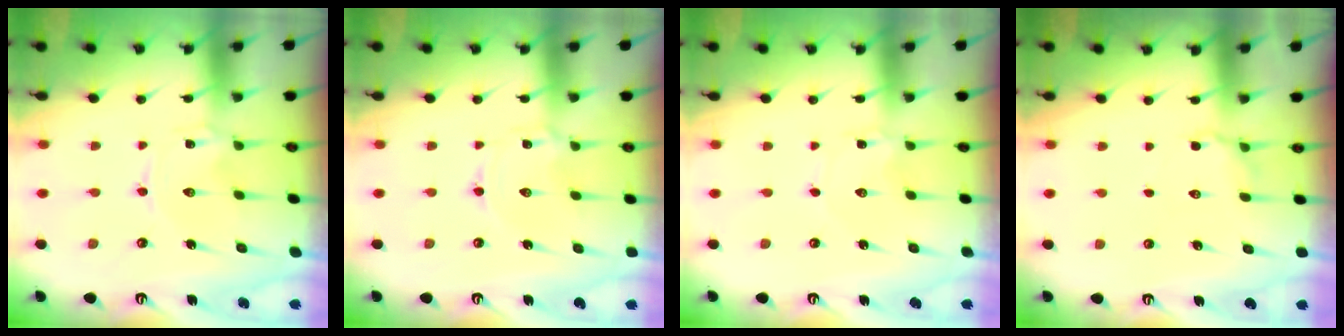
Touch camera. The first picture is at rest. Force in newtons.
{"total": 0.8, "press": 0.8, "slide": 0.1}
{"total": 0.0}
{"total": 5.2, "press": 4.8, "slide": 2.0}